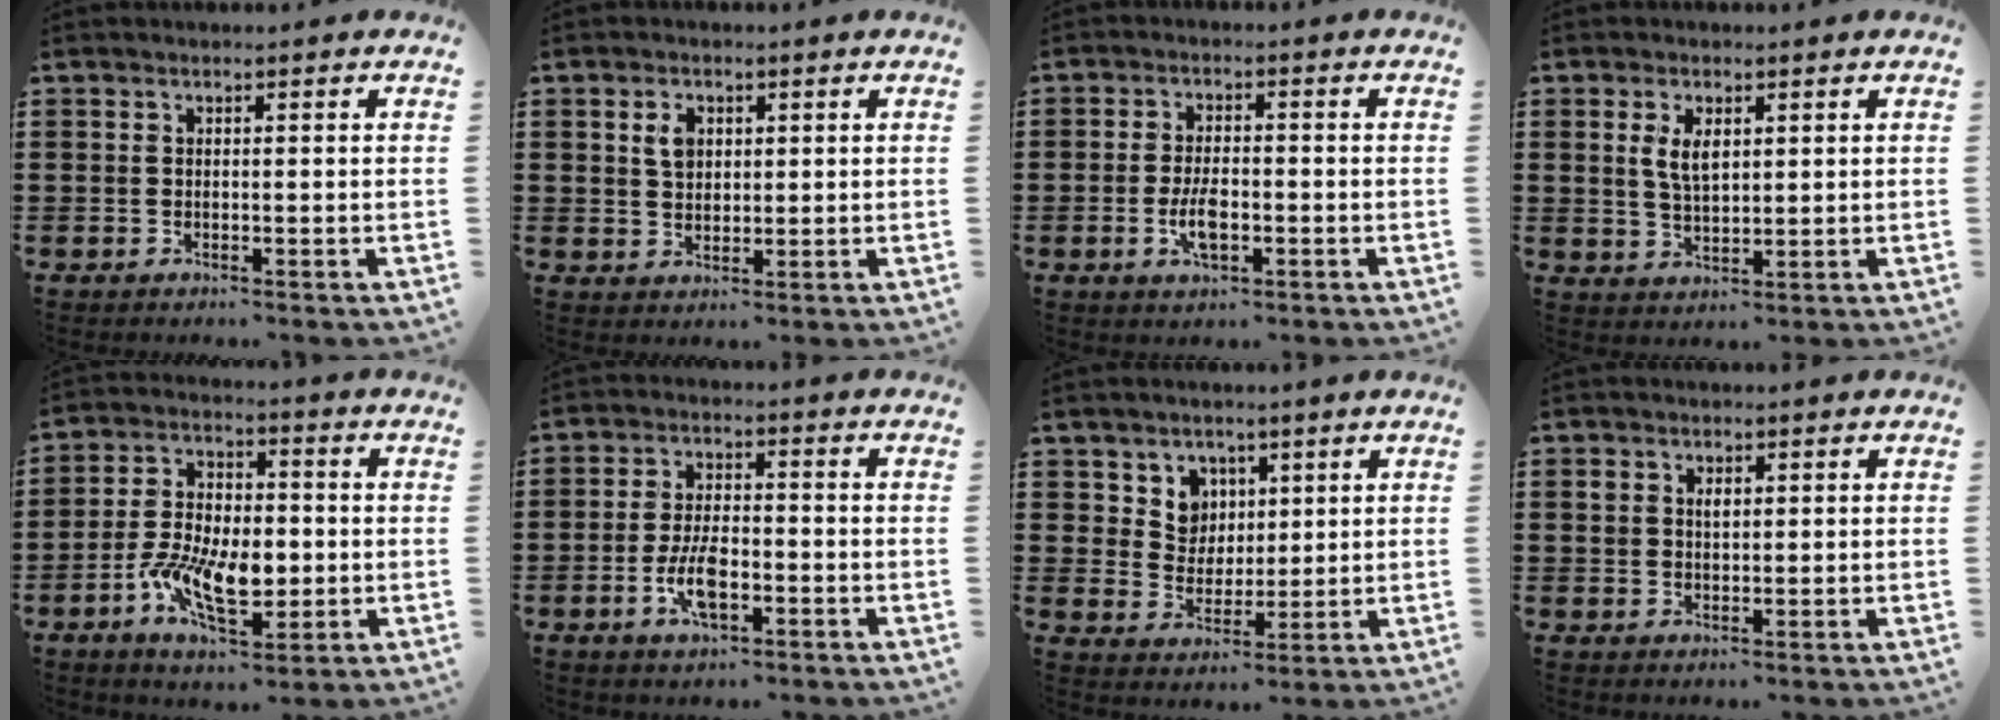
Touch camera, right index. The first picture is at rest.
{"total": 3.1, "force": [1.0, 2.1, 2.1], "torque": [-0.048, 0.010, 0.017]}
{"total": 4.4, "force": [-1.2, 1.9, 3.8], "torque": [-0.088, -0.002, -0.026]}
{"total": 4.1, "force": [1.2, 1.9, 3.4], "torque": [-0.064, 0.003, 0.019]}
{"total": 10.6, "force": [-2.8, 5.5, 8.6], "torque": [-0.182, 0.002, -0.049]}
{"total": 6.5, "force": [-2.2, 2.8, 5.3], "torque": [-0.115, 0.001, -0.045]}
{"total": 5.7, "force": [2.7, 4.8, 1.2], "torque": [-0.043, 0.008, 0.048]}
{"total": 1.9, "force": [0.8, 1.3, 1.1], "torque": [-0.024, 0.007, 0.013]}